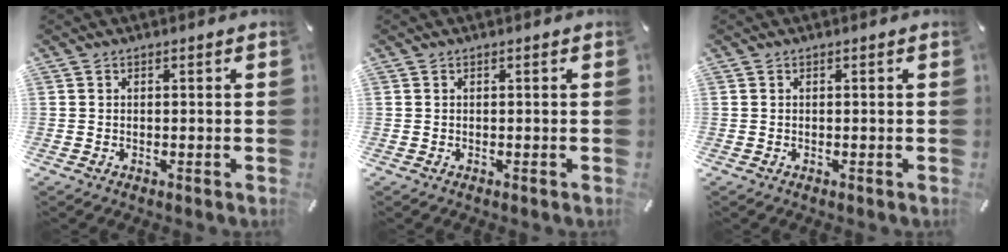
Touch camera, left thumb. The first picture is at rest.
{"total": 0.0}
{"total": 0.0}